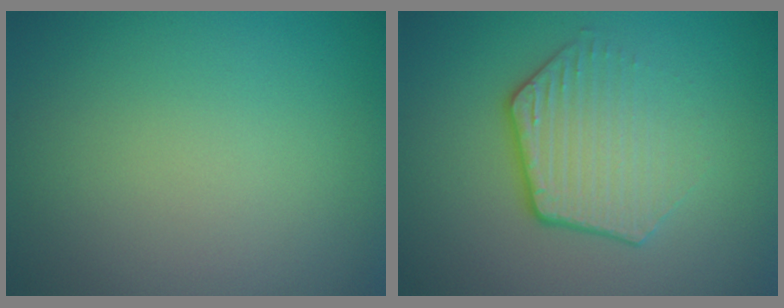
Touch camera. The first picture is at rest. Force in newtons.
{"total": 4.1, "press": 3.0, "slide": 2.8}